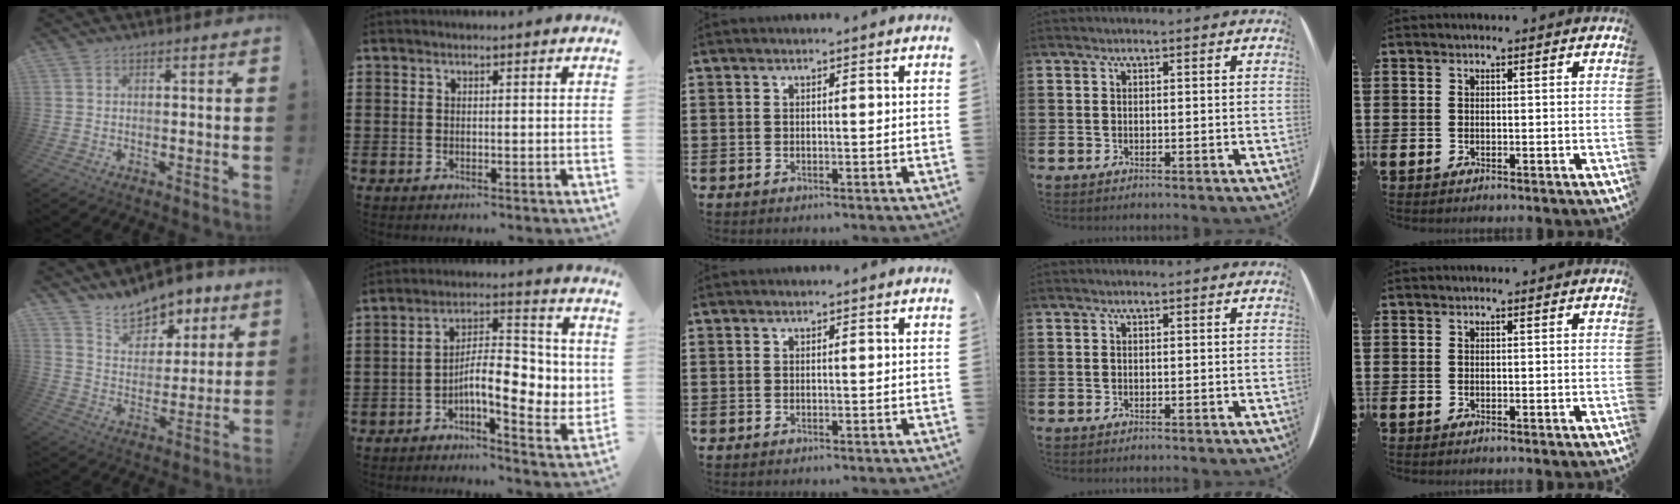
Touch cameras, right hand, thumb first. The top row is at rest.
{"thumb": {"total": 11.6, "force": [10.1, 5.1, 2.7], "torque": [-0.044, -0.080, 0.188]}, "index": {"total": 9.3, "force": [-0.9, 4.2, 8.3], "torque": [-0.121, -0.004, -0.024]}}